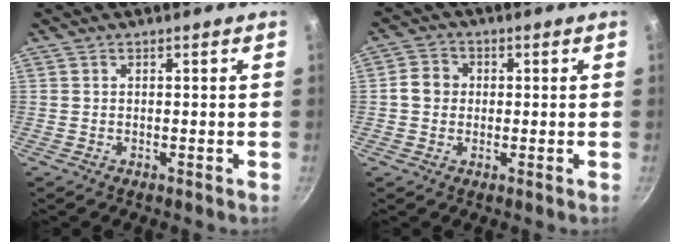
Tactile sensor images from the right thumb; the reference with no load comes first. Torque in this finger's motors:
{"motor_torque": [-0.29, 0.65, 0.66, -0.45, 0.00]}